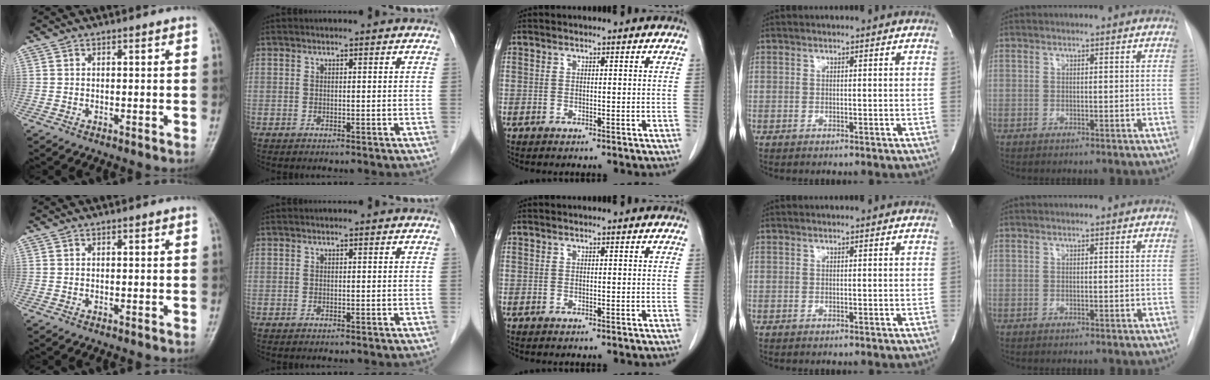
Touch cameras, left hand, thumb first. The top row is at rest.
{}